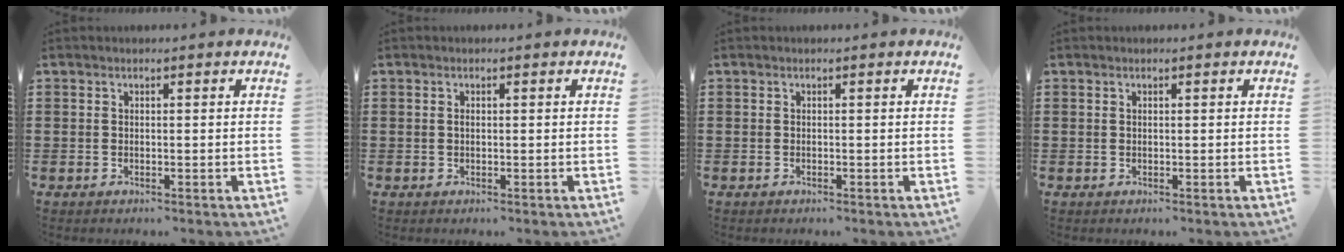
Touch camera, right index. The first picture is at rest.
{"total": 0.5, "force": [0.0, 0.3, 0.4], "torque": [-0.010, -0.002, 0.001]}
{"total": 0.0}
{"total": 0.0}